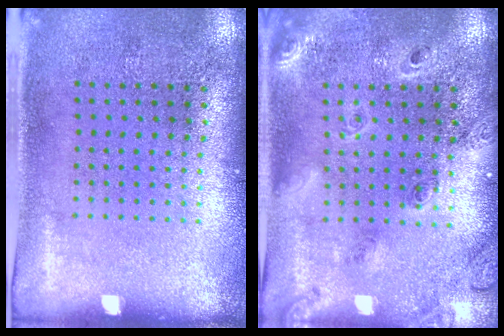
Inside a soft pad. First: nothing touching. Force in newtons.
{"total": 1.7, "press": 1.6, "slide": 0.6}